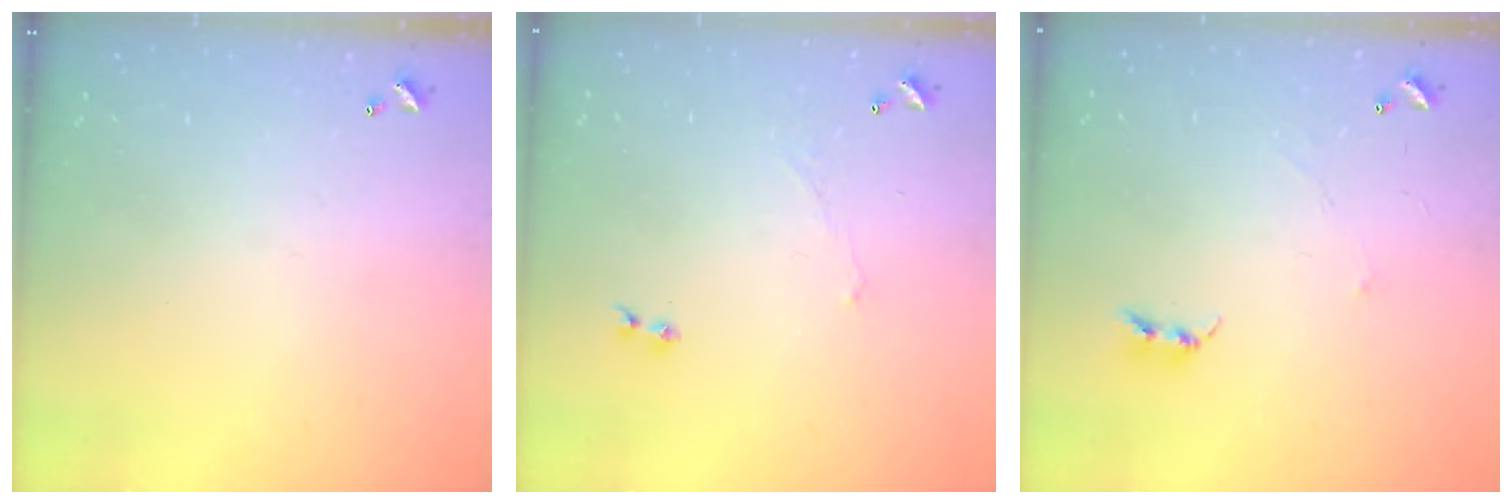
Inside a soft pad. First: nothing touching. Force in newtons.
{"total": 1.5, "press": 1.4, "slide": 0.6}
{"total": 2.4, "press": 2.4, "slide": 0.4}